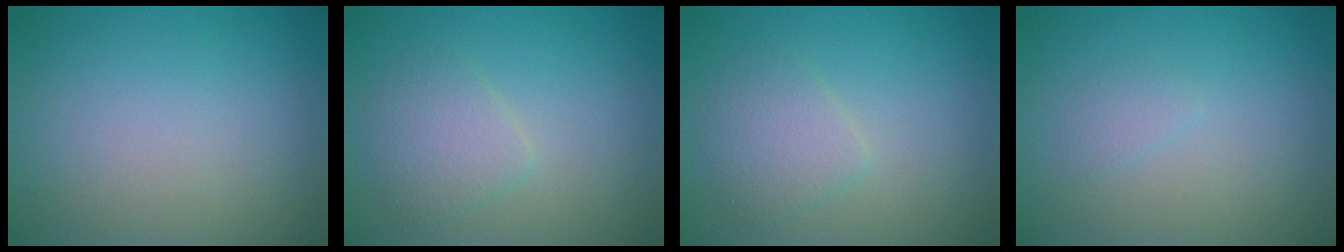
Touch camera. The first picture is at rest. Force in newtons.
{"total": 2.4, "press": 2.4, "slide": 0.1}
{"total": 2.4, "press": 2.4, "slide": 0.1}
{"total": 0.8, "press": 0.8, "slide": 0.0}